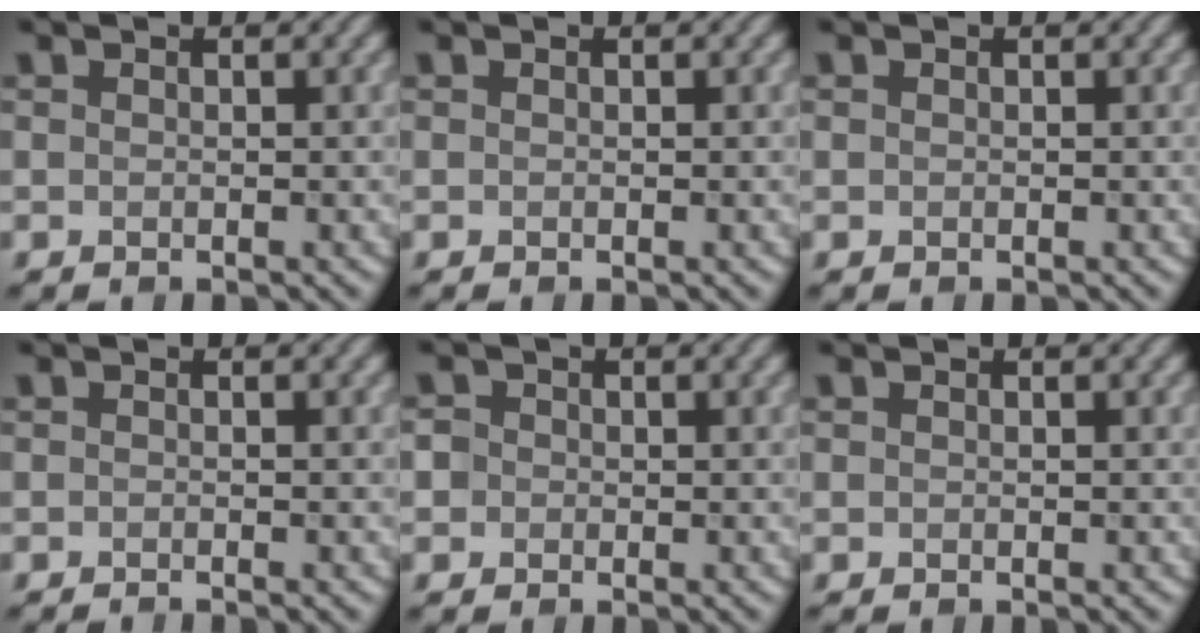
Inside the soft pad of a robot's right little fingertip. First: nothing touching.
{"total": 0.0}
{"total": 0.0}
{"total": 0.7, "force": [-0.6, 0.1, 0.3], "torque": [0.000, -0.004, -0.014]}
{"total": 1.8, "force": [0.3, 1.7, 0.6], "torque": [-0.002, 0.012, -0.007]}
{"total": 0.0}